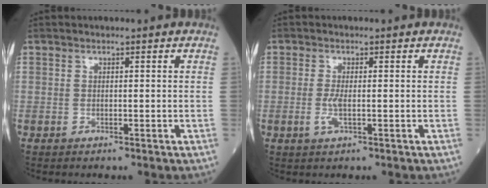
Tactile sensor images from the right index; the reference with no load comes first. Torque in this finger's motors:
{"motor_torque": [0.71, -0.18, 0.32, 0.11]}